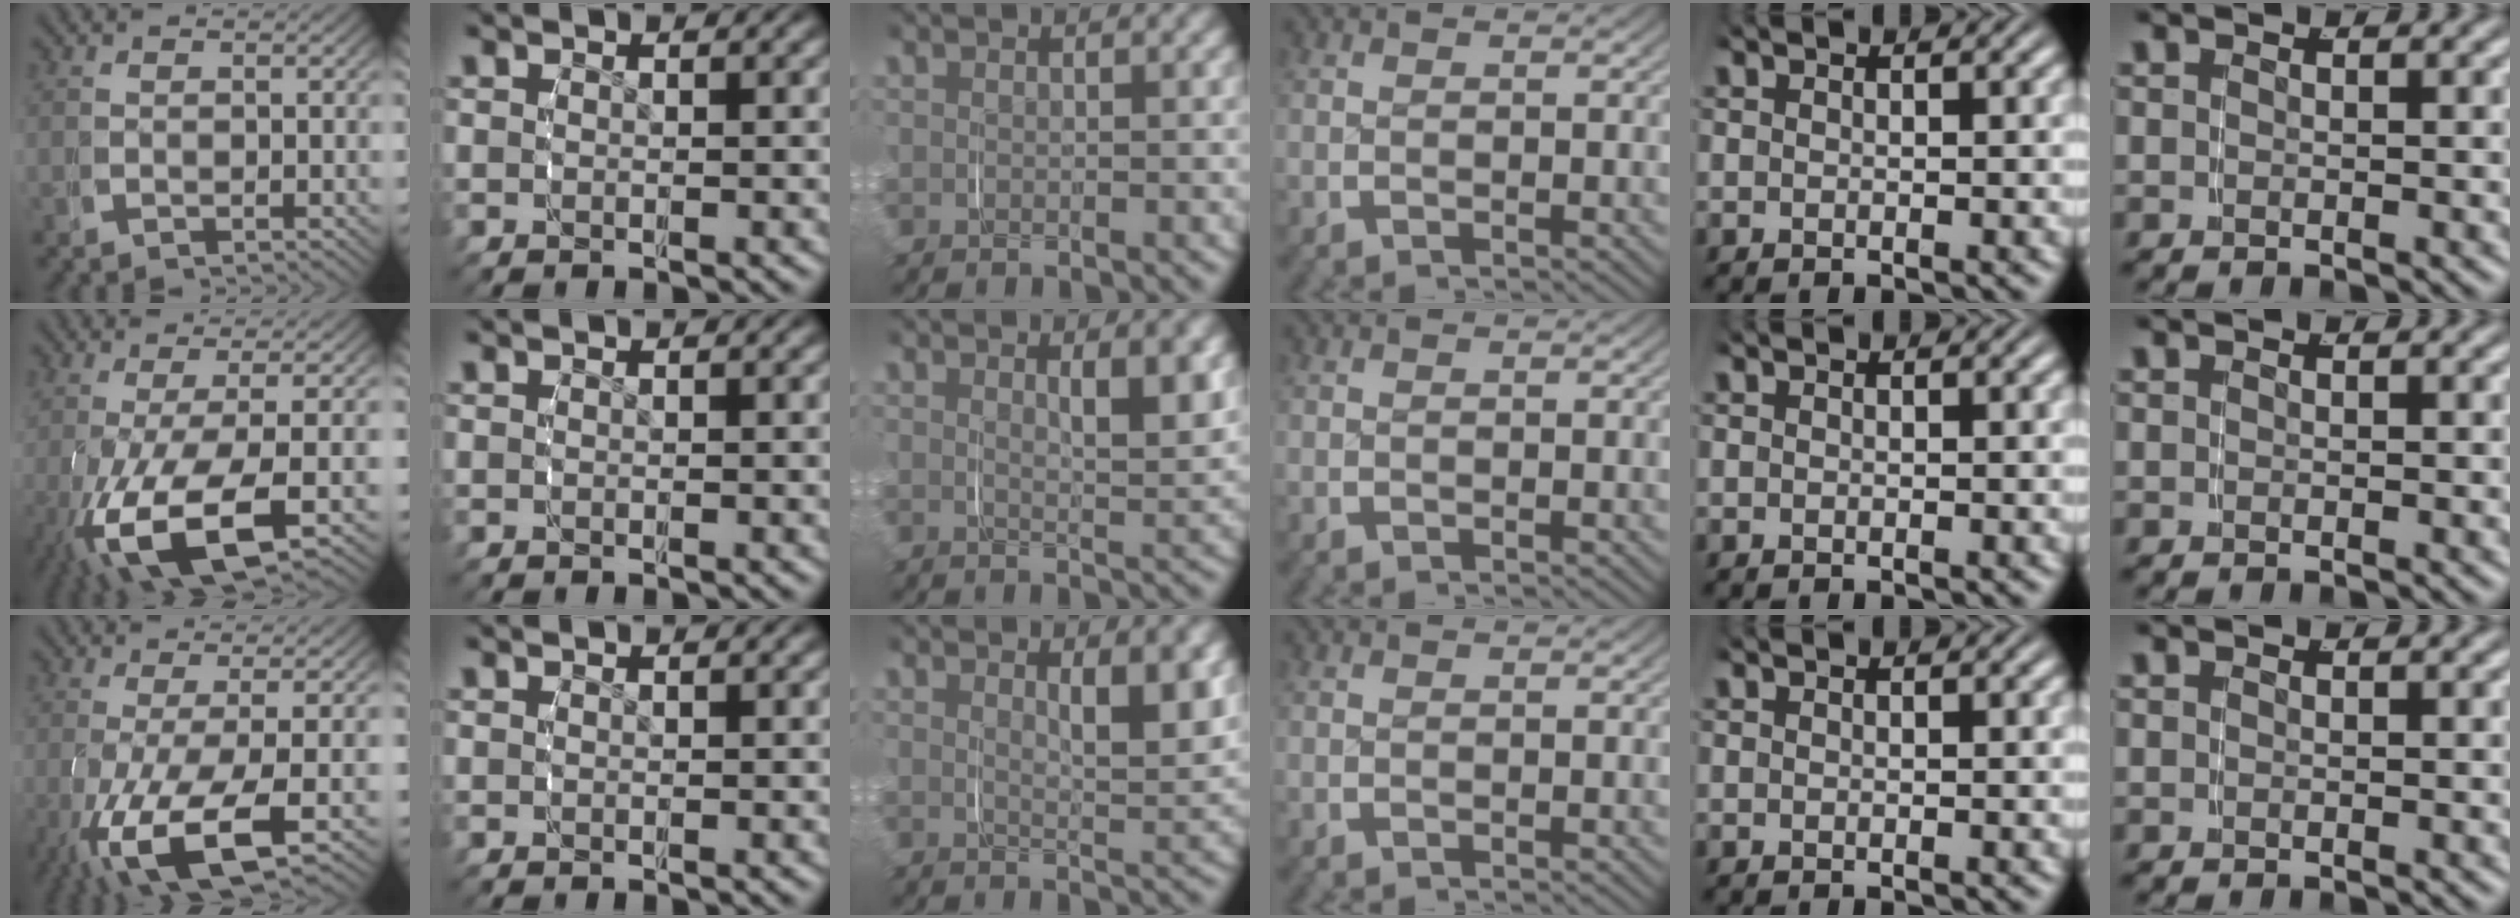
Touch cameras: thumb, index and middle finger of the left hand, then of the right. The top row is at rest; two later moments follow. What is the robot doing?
{"motion": "grasp_and_lifting", "object": "phone"}